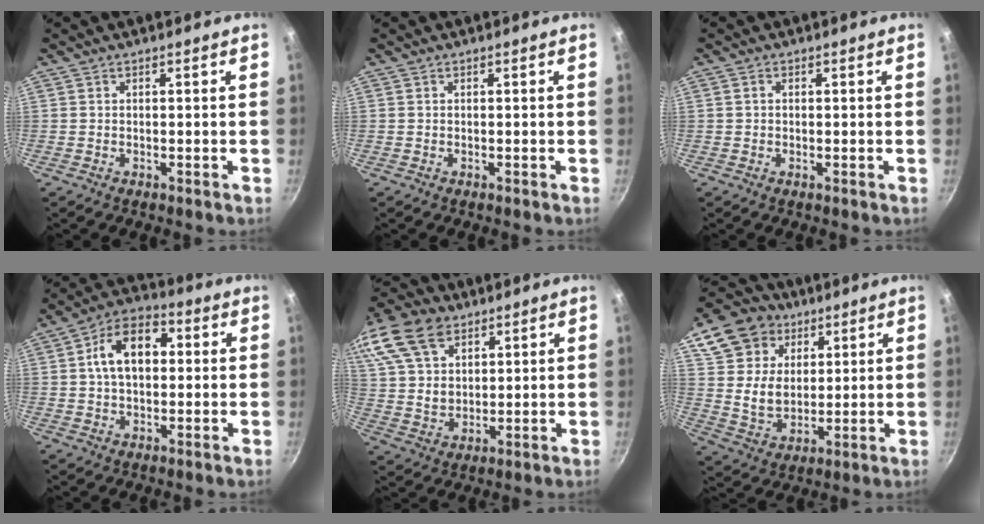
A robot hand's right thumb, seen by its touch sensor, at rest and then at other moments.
{"total": 0.0}
{"total": 0.9, "force": [0.1, 0.7, 0.5], "torque": [-0.009, 0.004, 0.000]}
{"total": 11.6, "force": [1.6, 7.6, 8.6], "torque": [-0.111, 0.025, 0.013]}
{"total": 22.9, "force": [12.3, 15.0, 12.2], "torque": [-0.280, 0.021, 0.234]}
{"total": 16.2, "force": [7.7, 12.2, 7.5], "torque": [-0.119, -0.012, 0.140]}